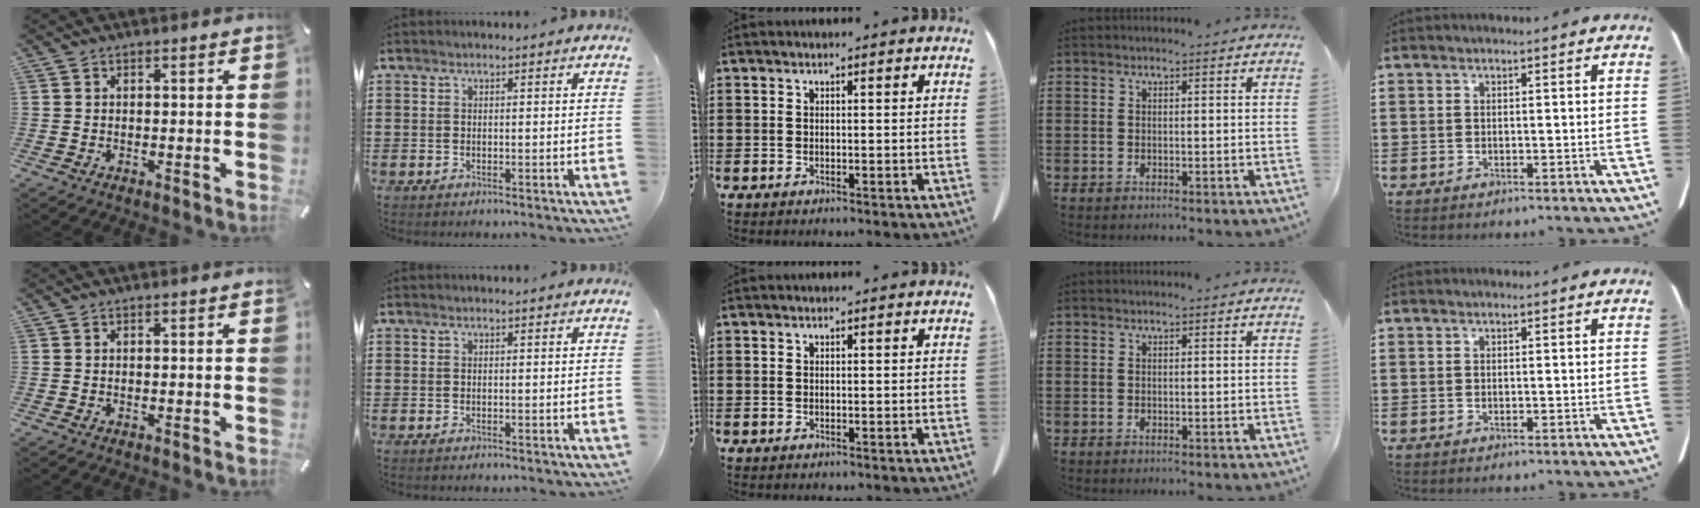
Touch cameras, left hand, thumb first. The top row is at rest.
{}